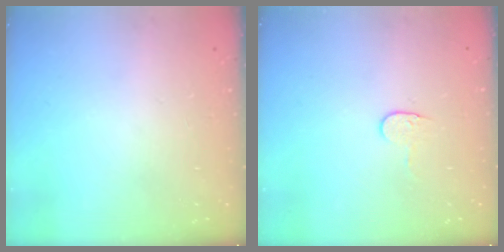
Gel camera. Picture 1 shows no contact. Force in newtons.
{"total": 4.1, "press": 4.1, "slide": 0.4}